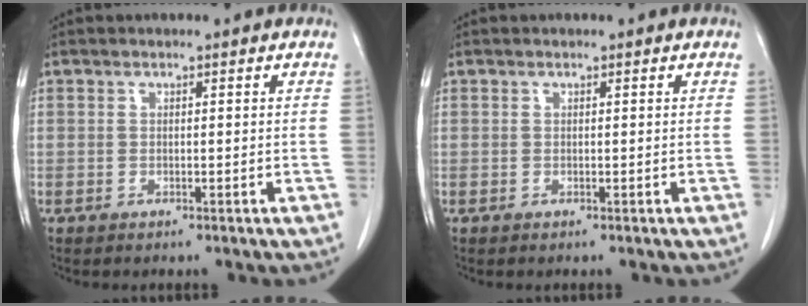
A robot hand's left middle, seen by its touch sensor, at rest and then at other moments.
{"total": 0.0}